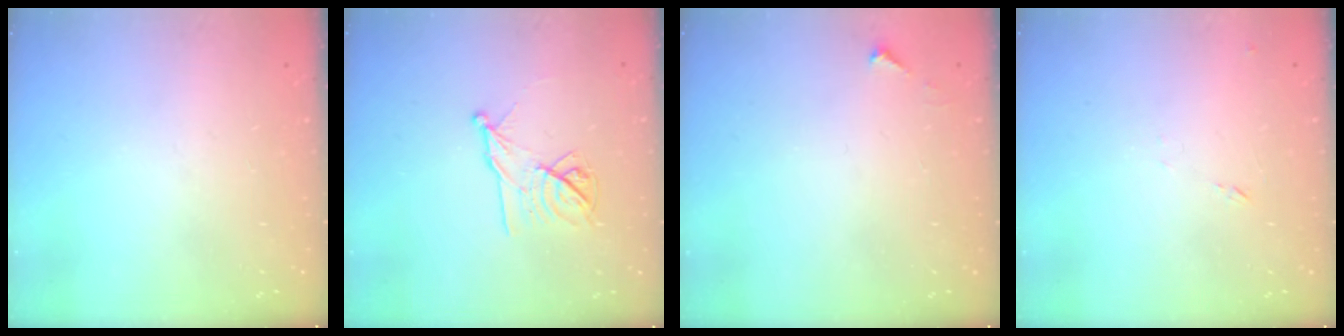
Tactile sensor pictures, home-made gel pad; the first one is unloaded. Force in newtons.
{"total": 11.3, "press": 11.3, "slide": 0.5}
{"total": 3.4, "press": 3.4, "slide": 0.4}
{"total": 7.2, "press": 7.1, "slide": 0.6}